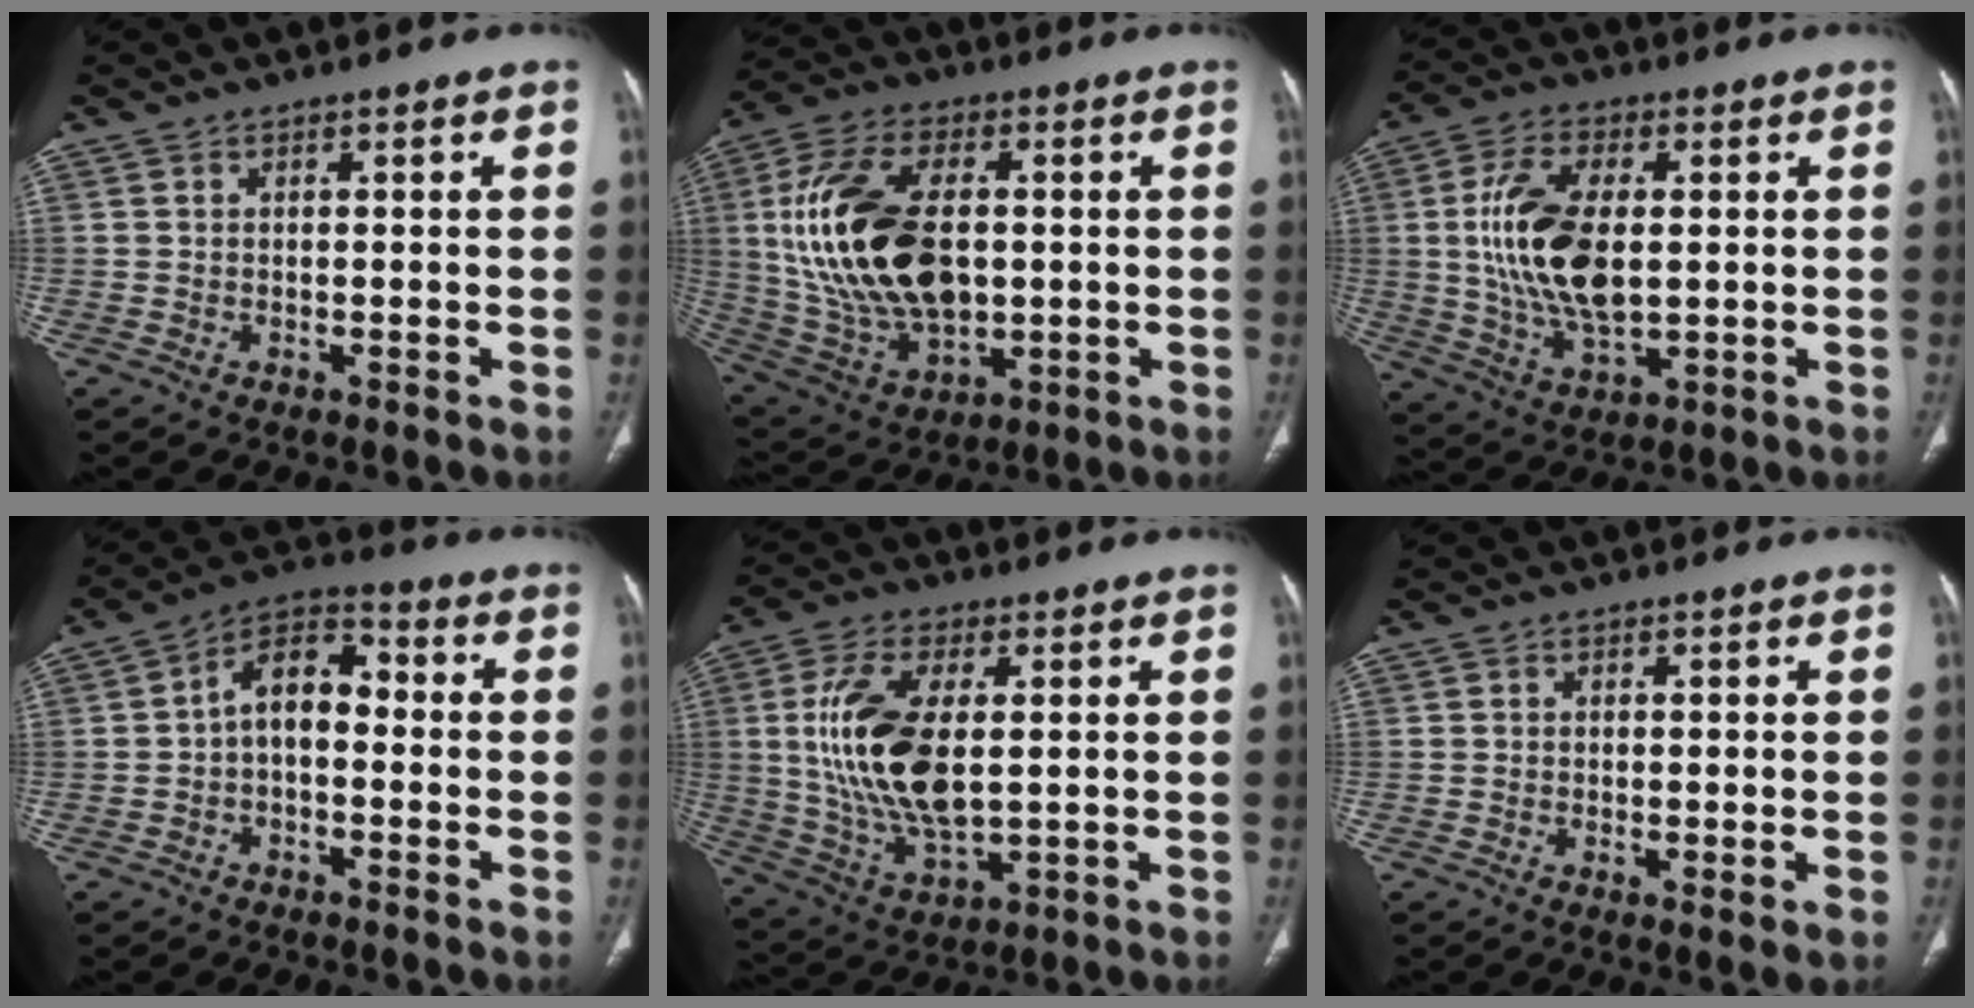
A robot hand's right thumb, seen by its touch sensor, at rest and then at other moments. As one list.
[{"total": 22.7, "force": [1.6, 13.1, 18.5], "torque": [-0.361, -0.007, 0.042]}, {"total": 15.6, "force": [1.3, 7.9, 13.3], "torque": [-0.262, -0.005, 0.029]}, {"total": 8.8, "force": [-0.6, 5.5, 6.9], "torque": [-0.094, 0.038, -0.025]}, {"total": 16.7, "force": [1.8, 8.1, 14.5], "torque": [-0.293, -0.012, 0.043]}, {"total": 1.8, "force": [-0.3, 0.3, 1.7], "torque": [-0.037, -0.009, -0.005]}]